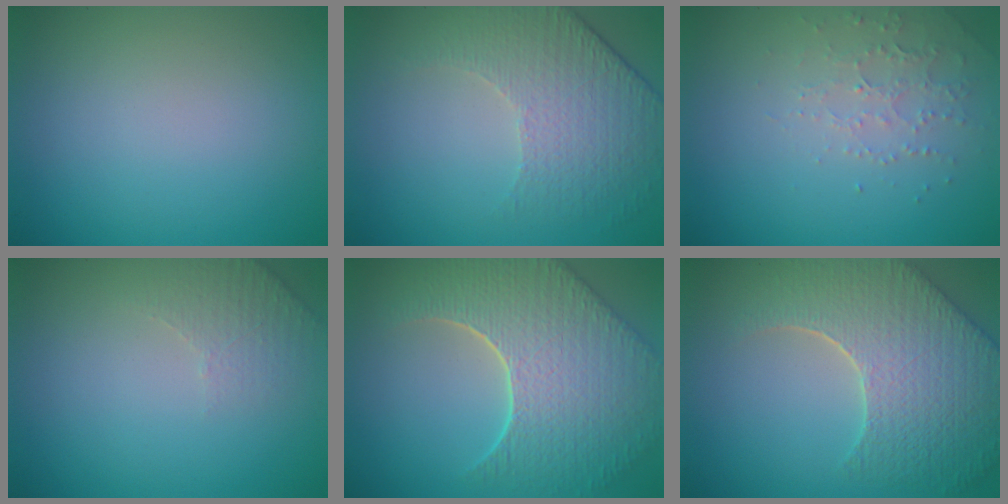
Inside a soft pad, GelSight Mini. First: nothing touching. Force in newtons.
{"total": 4.9, "press": 3.6, "slide": 3.3}
{"total": 2.2, "press": 2.1, "slide": 0.6}
{"total": 2.1, "press": 2.0, "slide": 0.5}
{"total": 9.4, "press": 6.6, "slide": 6.7}
{"total": 9.0, "press": 6.4, "slide": 6.3}